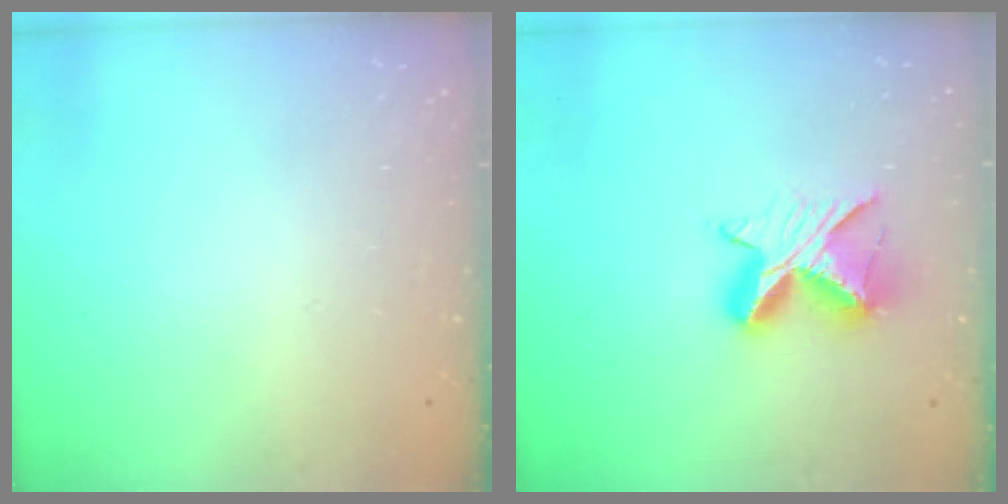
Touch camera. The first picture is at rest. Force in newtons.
{"total": 9.5, "press": 9.5, "slide": 0.2}